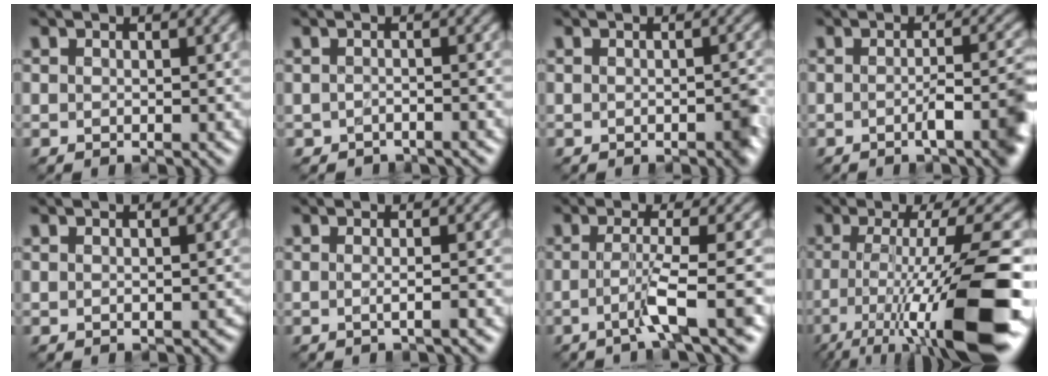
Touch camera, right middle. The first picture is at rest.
{"total": 1.2, "force": [-1.1, 0.3, 0.3], "torque": [-0.004, -0.002, -0.027]}
{"total": 2.4, "force": [-0.9, 1.4, 1.7], "torque": [-0.020, 0.001, -0.021]}
{"total": 3.6, "force": [-1.5, 0.6, 3.2], "torque": [-0.046, 0.003, -0.029]}
{"total": 1.6, "force": [-0.1, 1.2, 0.9], "torque": [-0.014, -0.004, -0.004]}
{"total": 1.1, "force": [-0.5, -0.7, 0.6], "torque": [-0.012, 0.000, -0.012]}
{"total": 3.5, "force": [-1.7, -0.9, 2.9], "torque": [-0.060, 0.006, -0.043]}
{"total": 11.6, "force": [-3.7, 1.4, 10.9], "torque": [-0.162, -0.009, -0.072]}